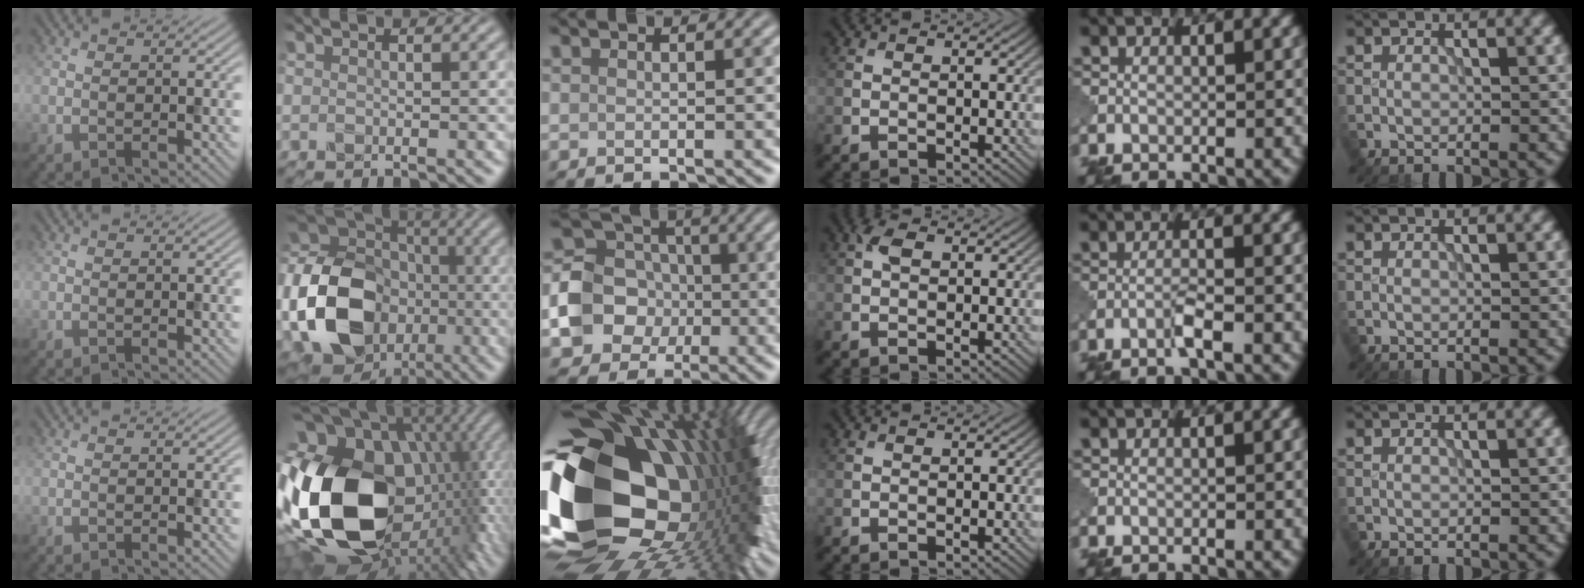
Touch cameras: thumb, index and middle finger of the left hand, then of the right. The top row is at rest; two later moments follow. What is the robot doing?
{"motion": "assemble", "object": "puzzle pieces"}